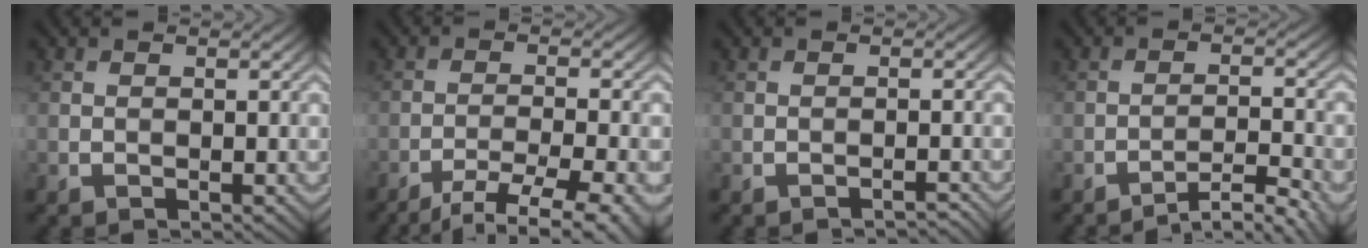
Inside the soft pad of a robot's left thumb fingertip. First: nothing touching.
{"total": 5.8, "force": [-4.2, 0.6, 3.9], "torque": [-0.070, -0.003, -0.064]}
{"total": 1.4, "force": [-1.4, -0.2, 0.0], "torque": [0.006, 0.008, -0.023]}
{"total": 3.6, "force": [-3.2, -0.3, 1.6], "torque": [-0.025, 0.010, -0.048]}